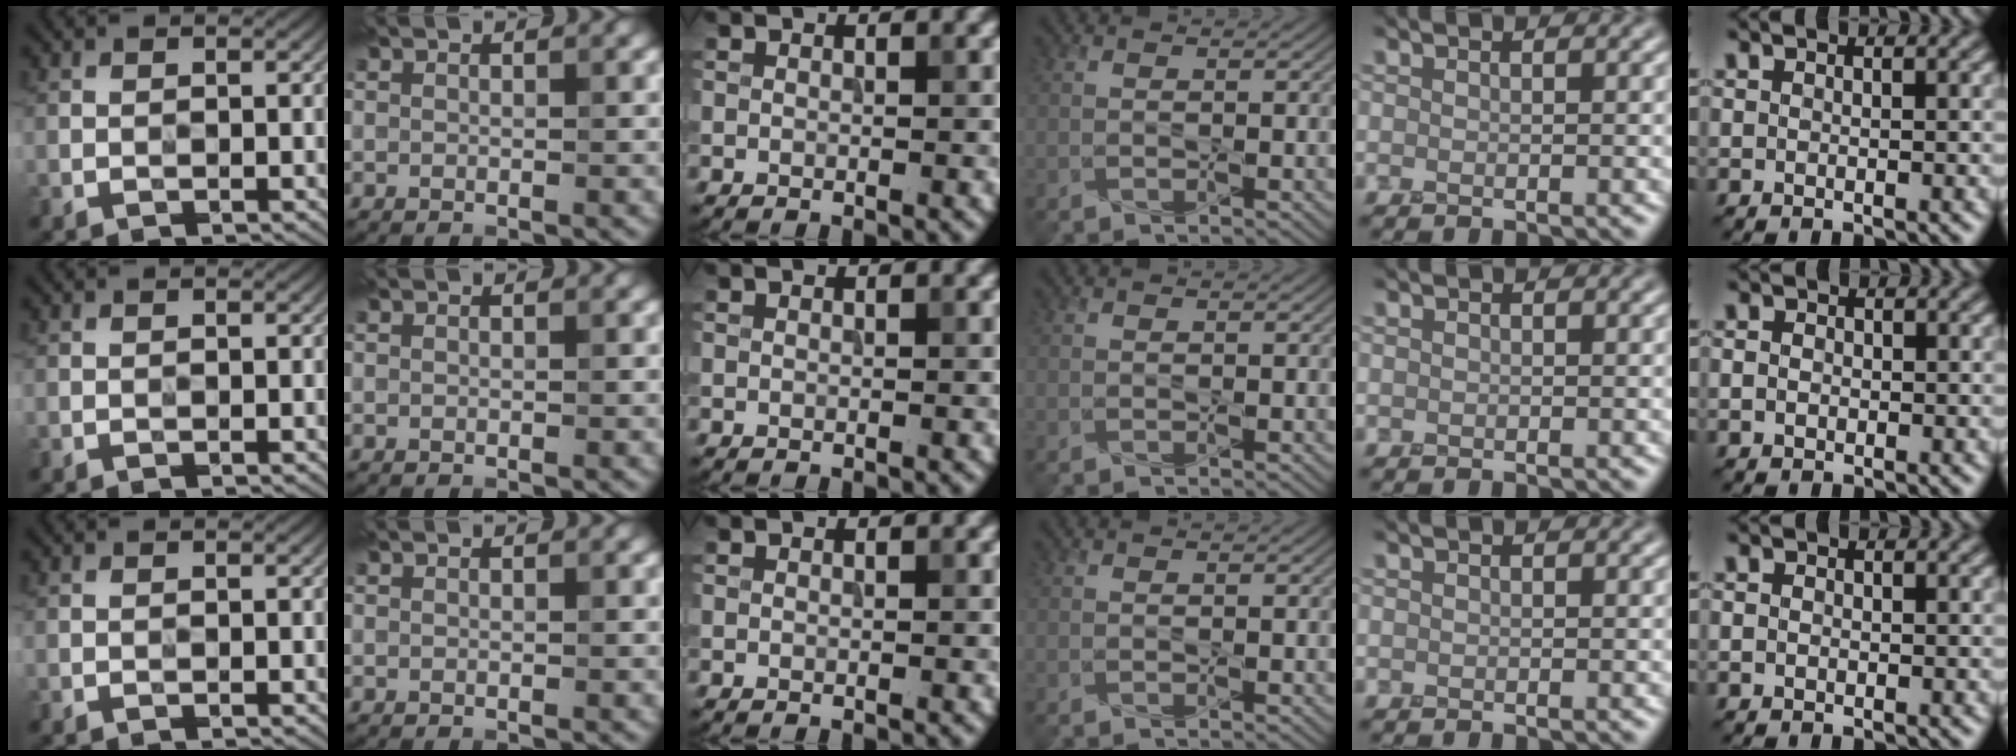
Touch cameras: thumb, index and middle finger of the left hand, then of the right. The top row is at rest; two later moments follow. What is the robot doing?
{"motion": "press", "object": "button"}